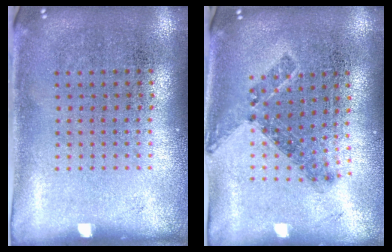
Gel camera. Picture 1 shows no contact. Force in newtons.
{"total": 0.8, "press": 0.7, "slide": 0.5}